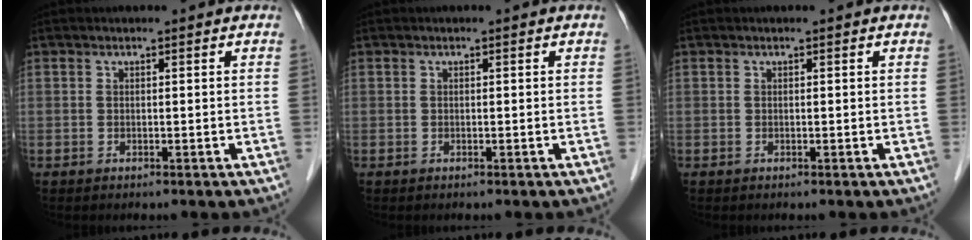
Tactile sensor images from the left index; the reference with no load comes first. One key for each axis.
{"total": 0.0}
{"total": 0.0}